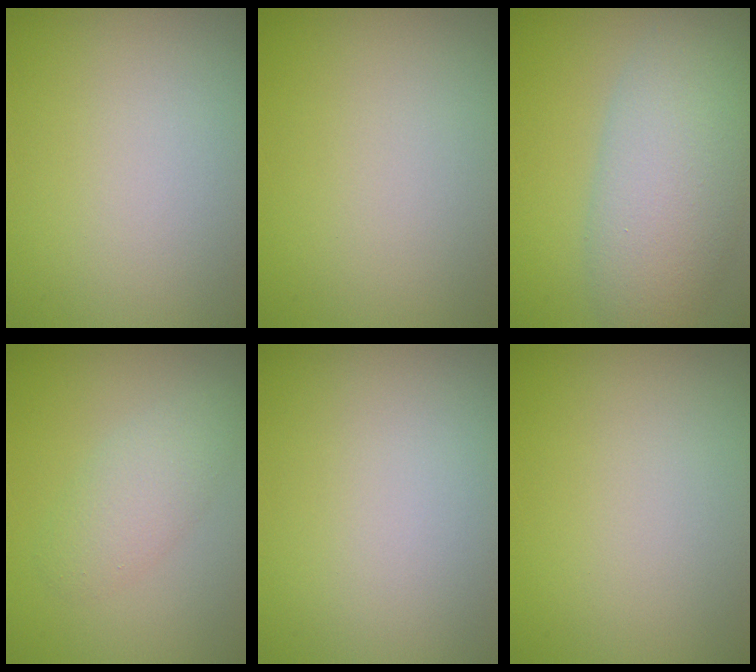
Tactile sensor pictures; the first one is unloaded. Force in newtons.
{"total": 0.0}
{"total": 7.7, "press": 7.7, "slide": 0.4}
{"total": 2.8, "press": 2.8, "slide": 0.0}
{"total": 0.0}
{"total": 0.0}